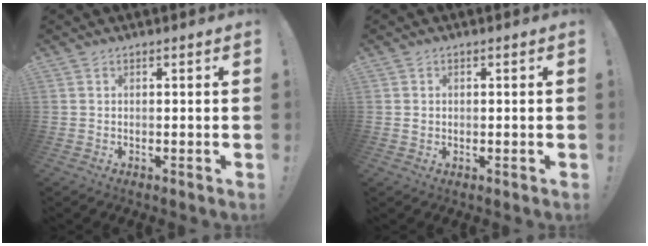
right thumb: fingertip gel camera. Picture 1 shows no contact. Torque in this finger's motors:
{"motor_torque": [-0.20, 0.32, -0.14, 0.08, 0.00]}